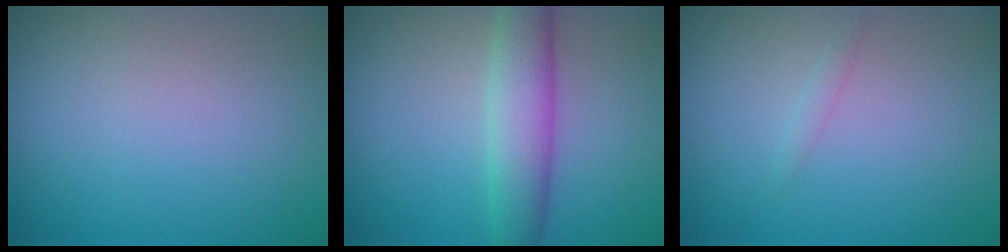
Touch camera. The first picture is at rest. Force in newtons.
{"total": 4.5, "press": 4.5, "slide": 0.1}
{"total": 0.6, "press": 0.6, "slide": 0.0}